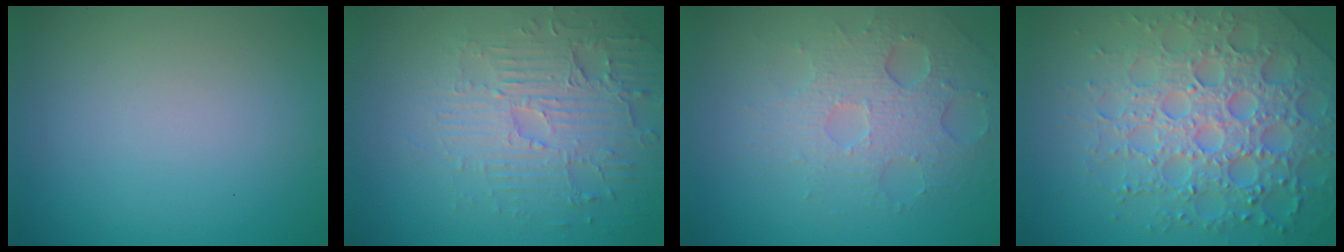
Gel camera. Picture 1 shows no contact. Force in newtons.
{"total": 4.2, "press": 3.9, "slide": 1.6}
{"total": 4.0, "press": 3.6, "slide": 1.7}
{"total": 7.2, "press": 7.0, "slide": 1.7}